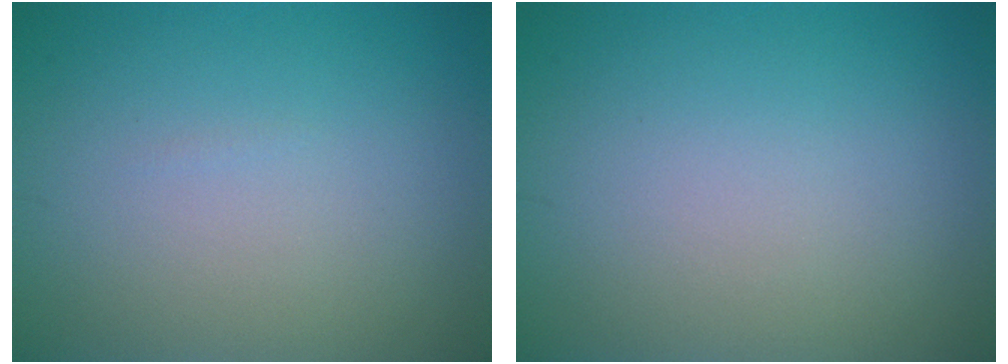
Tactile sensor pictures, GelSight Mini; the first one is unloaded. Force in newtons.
{"total": 0.0}